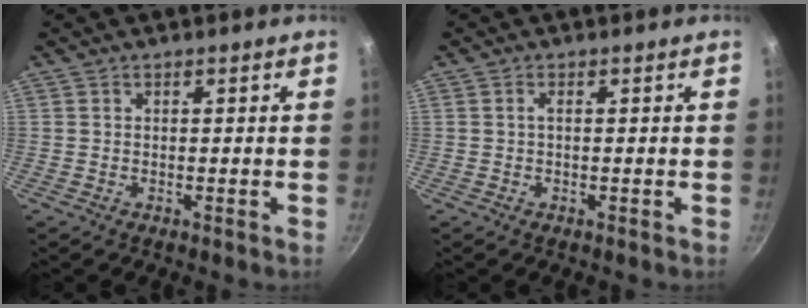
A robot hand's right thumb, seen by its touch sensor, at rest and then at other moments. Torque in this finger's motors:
{"motor_torque": [0.26, -0.27, 0.11, 0.19, 0.01]}